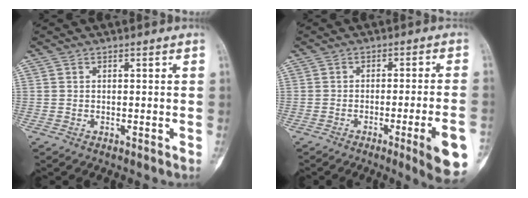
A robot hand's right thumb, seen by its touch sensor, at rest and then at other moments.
{"total": 14.9, "force": [-5.8, 1.1, 13.7], "torque": [-0.156, 0.005, -0.074]}